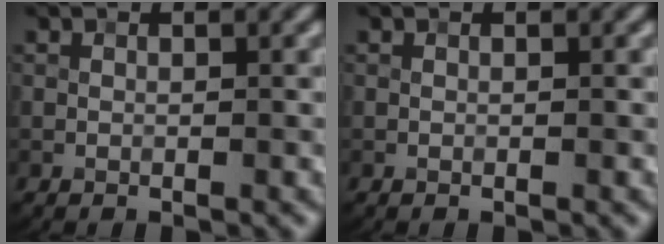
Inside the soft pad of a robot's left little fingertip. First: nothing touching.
{"total": 0.0}